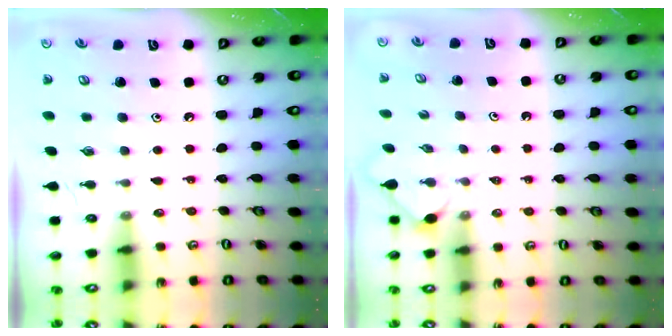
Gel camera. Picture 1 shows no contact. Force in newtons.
{"total": 1.7, "press": 1.6, "slide": 0.5}